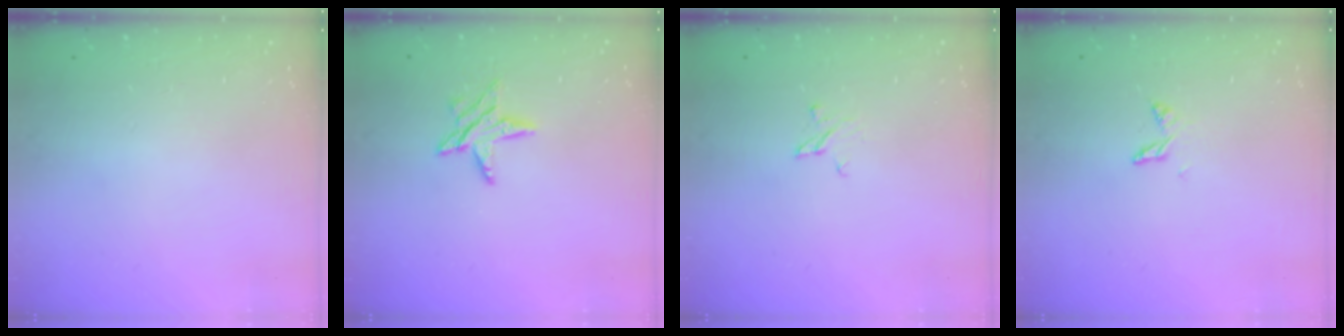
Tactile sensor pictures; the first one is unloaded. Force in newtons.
{"total": 7.0, "press": 7.0, "slide": 0.4}
{"total": 2.4, "press": 2.4, "slide": 0.2}
{"total": 4.6, "press": 4.6, "slide": 0.5}